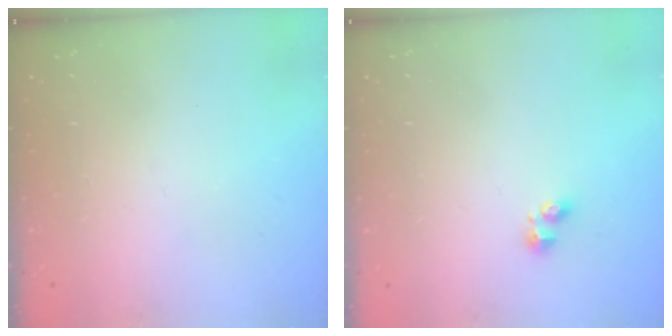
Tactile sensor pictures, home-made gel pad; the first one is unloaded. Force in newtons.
{"total": 2.2, "press": 2.2, "slide": 0.5}